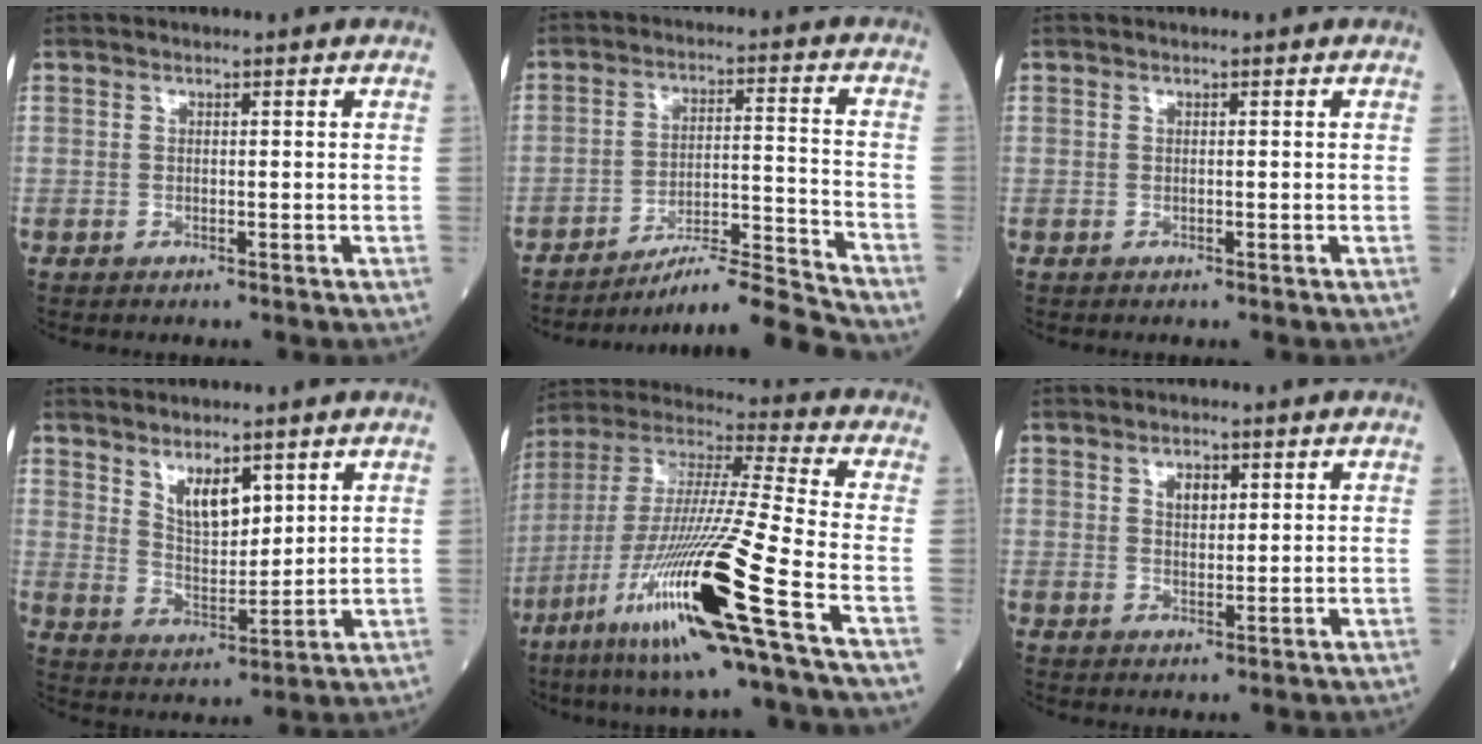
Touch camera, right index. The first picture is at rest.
{"total": 10.7, "force": [-10.0, -2.4, 2.7], "torque": [-0.033, 0.024, -0.170]}
{"total": 0.0}
{"total": 6.5, "force": [3.8, 2.5, 4.6], "torque": [-0.089, -0.006, 0.079]}
{"total": 22.3, "force": [-10.1, -1.0, 19.9], "torque": [-0.411, -0.050, -0.195]}
{"total": 2.6, "force": [1.2, 1.4, 1.9], "torque": [-0.031, 0.002, 0.024]}